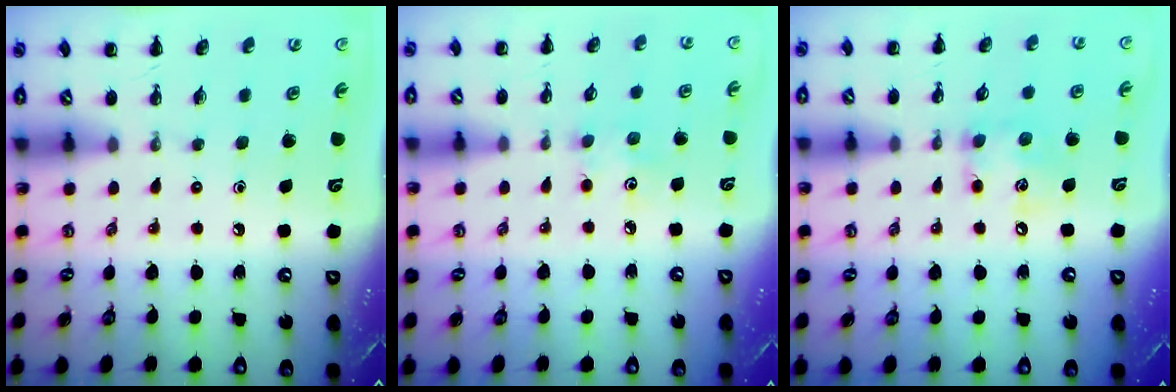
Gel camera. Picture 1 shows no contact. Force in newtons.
{"total": 3.6, "press": 3.5, "slide": 0.9}
{"total": 8.2, "press": 8.2, "slide": 0.9}